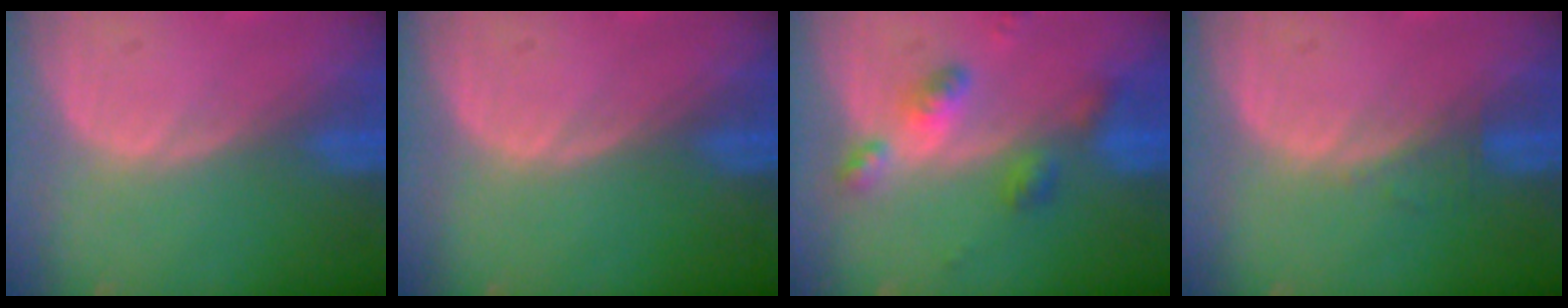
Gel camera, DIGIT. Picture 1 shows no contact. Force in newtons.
{"total": 0.0}
{"total": 6.0, "press": 5.3, "slide": 2.9}
{"total": 1.2, "press": 1.2, "slide": 0.1}